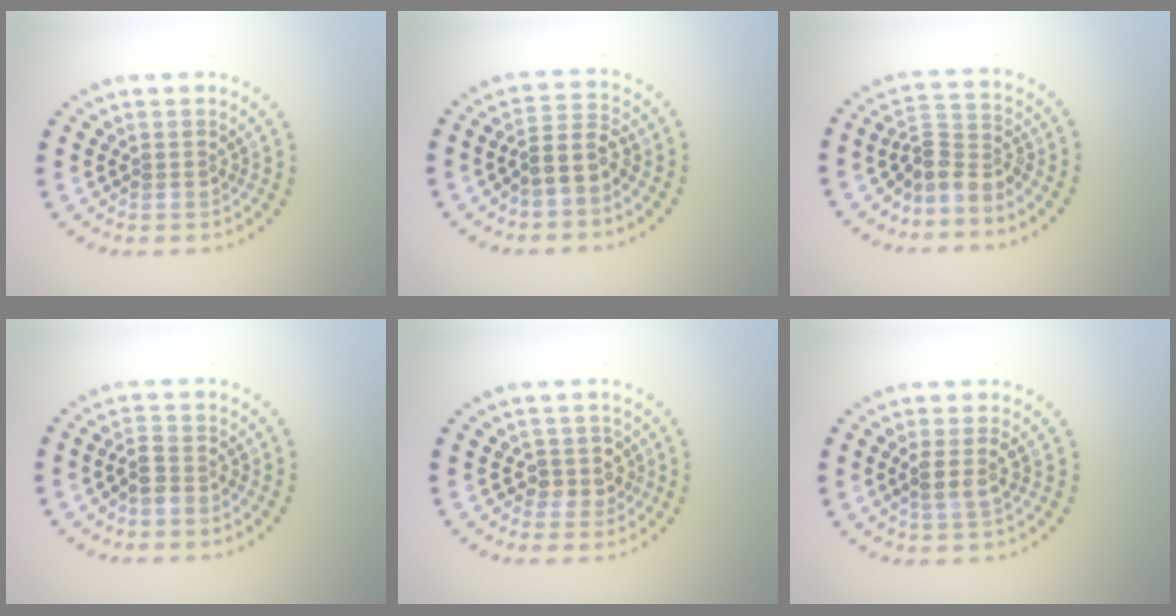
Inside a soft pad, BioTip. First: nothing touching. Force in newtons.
{"total": 2.9, "press": 2.3, "slide": 1.6}
{"total": 3.2, "press": 2.2, "slide": 2.4}
{"total": 2.1, "press": 1.8, "slide": 0.9}
{"total": 2.0, "press": 1.8, "slide": 1.0}
{"total": 1.8, "press": 1.6, "slide": 0.9}